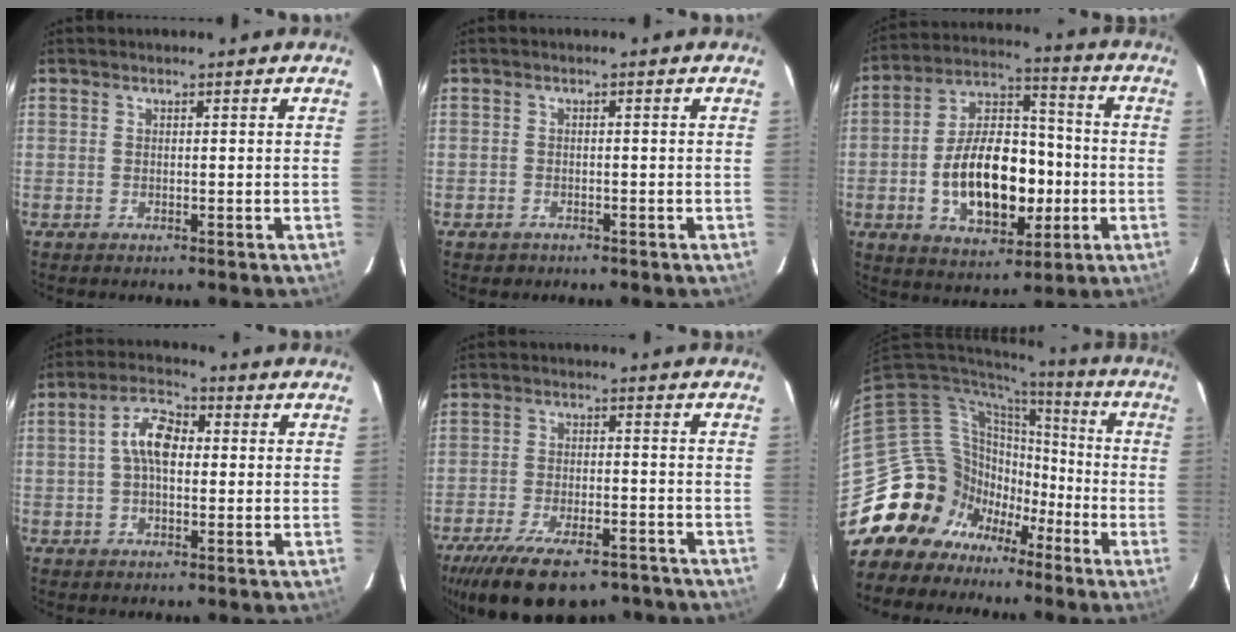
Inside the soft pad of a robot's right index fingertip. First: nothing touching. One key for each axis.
{"total": 1.6, "fx": -1.0, "fy": 1.2, "fz": 0.2, "tx": -0.008, "ty": 0.005, "tz": -0.011}
{"total": 17.7, "fx": -3.6, "fy": 10.0, "fz": 14.2, "tx": -0.267, "ty": 0.021, "tz": -0.047}
{"total": 6.9, "fx": 0.5, "fy": 3.8, "fz": 5.7, "tx": -0.110, "ty": 0.021, "tz": 0.007}
{"total": 19.4, "fx": -14.3, "fy": 7.7, "fz": 10.6, "tx": -0.213, "ty": -0.030, "tz": -0.211}
{"total": 16.2, "fx": -7.9, "fy": 13.8, "fz": 2.9, "tx": -0.087, "ty": 0.046, "tz": -0.133}